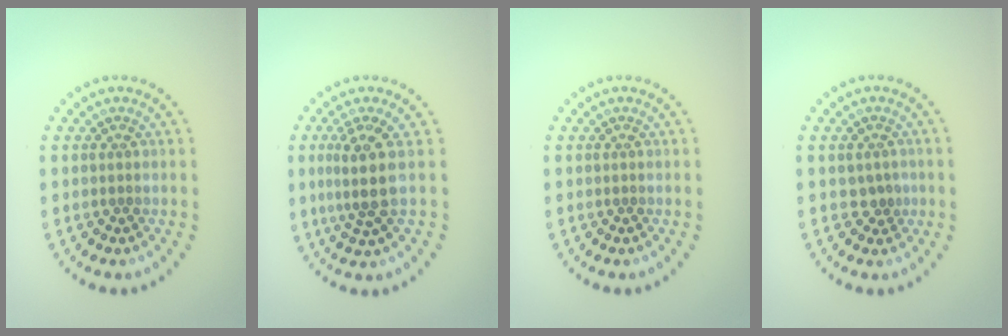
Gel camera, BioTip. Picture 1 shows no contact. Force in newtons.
{"total": 3.3, "press": 2.5, "slide": 2.1}
{"total": 0.0}
{"total": 1.3, "press": 1.1, "slide": 0.7}